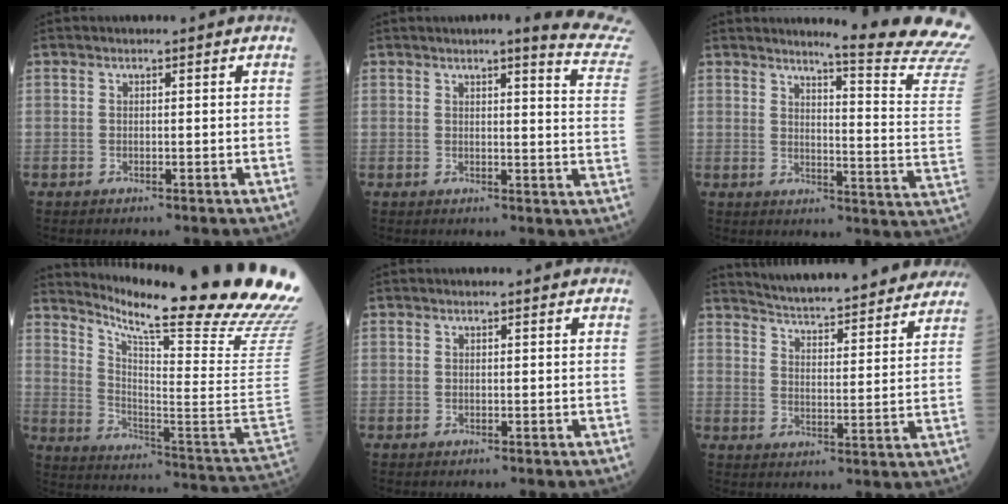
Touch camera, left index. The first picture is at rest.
{"total": 10.6, "force": [9.7, -0.6, 4.2], "torque": [-0.037, -0.066, 0.080]}
{"total": 16.7, "force": [15.7, -2.7, 5.0], "torque": [-0.073, -0.158, 0.167]}
{"total": 28.3, "force": [24.2, -2.8, 14.4], "torque": [-0.235, -0.138, 0.326]}
{"total": 0.9, "force": [0.8, 0.2, 0.4], "torque": [-0.011, 0.001, 0.004]}
{"total": 15.6, "force": [14.3, 1.8, 6.1], "torque": [-0.092, 0.018, 0.195]}